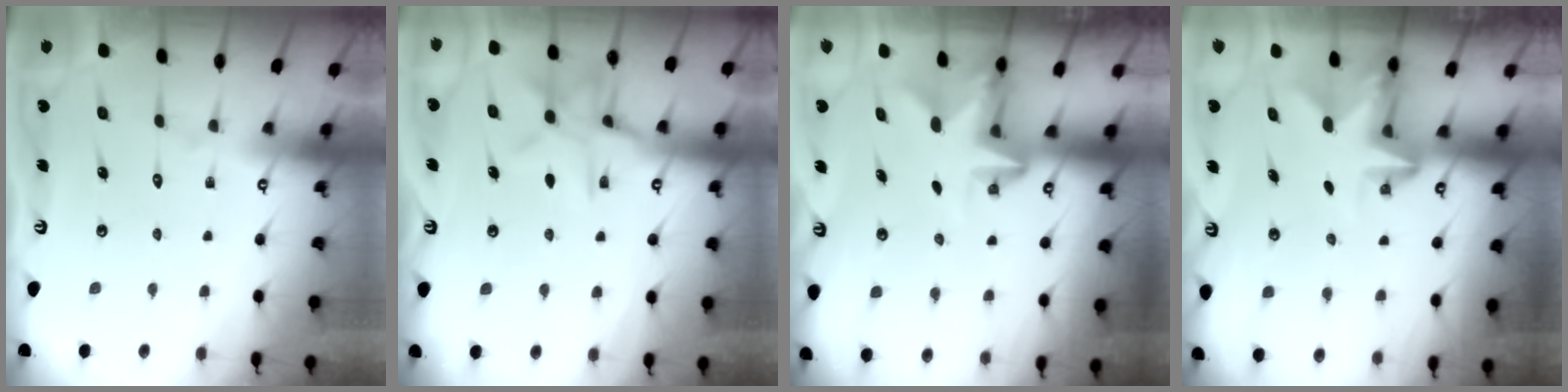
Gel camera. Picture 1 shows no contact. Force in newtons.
{"total": 11.2, "press": 11.2, "slide": 0.9}
{"total": 2.7, "press": 2.6, "slide": 0.5}
{"total": 2.9, "press": 2.8, "slide": 0.5}